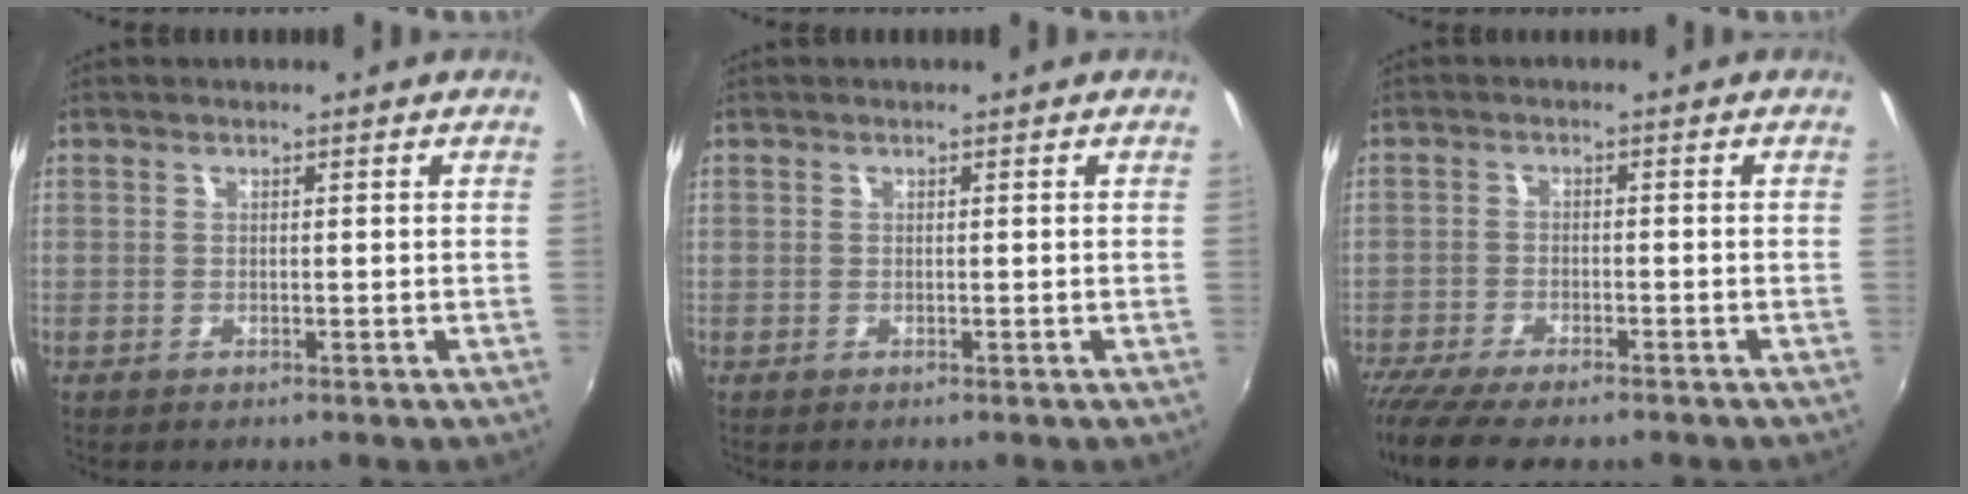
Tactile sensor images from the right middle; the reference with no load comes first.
{"total": 0.0}
{"total": 9.9, "force": [-8.3, 2.0, 5.1], "torque": [-0.123, -0.044, -0.144]}